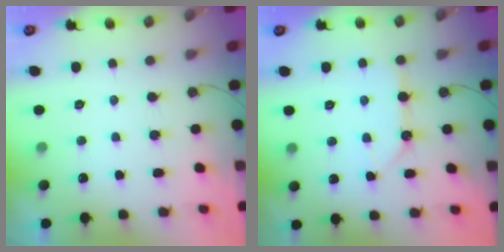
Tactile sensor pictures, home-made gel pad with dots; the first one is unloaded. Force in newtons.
{"total": 9.6, "press": 9.5, "slide": 0.9}